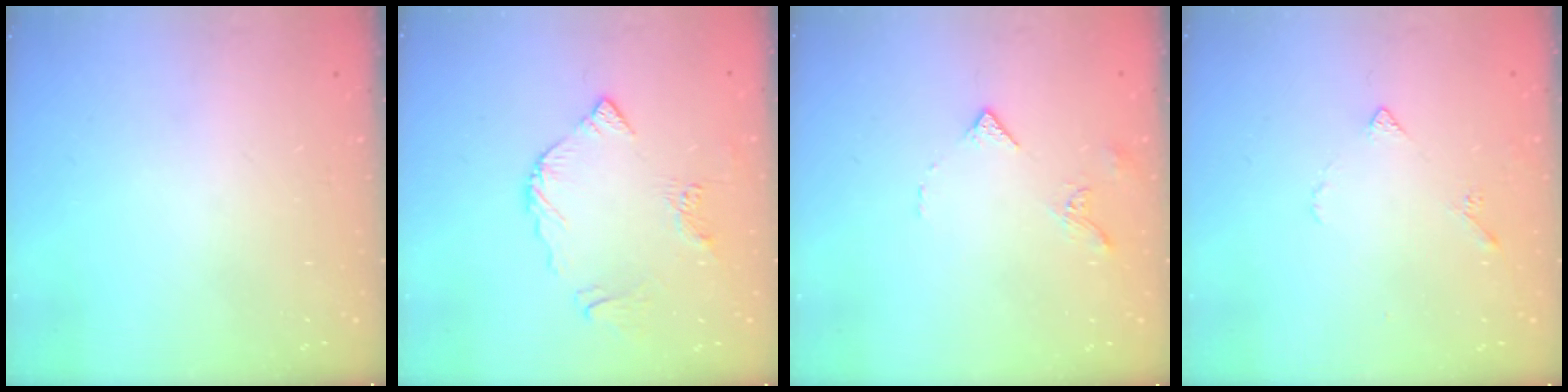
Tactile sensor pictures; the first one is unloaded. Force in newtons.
{"total": 7.5, "press": 7.4, "slide": 0.7}
{"total": 4.4, "press": 4.4, "slide": 0.8}
{"total": 3.0, "press": 3.0, "slide": 0.6}